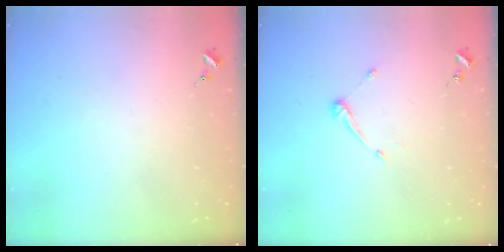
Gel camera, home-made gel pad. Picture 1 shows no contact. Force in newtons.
{"total": 6.6, "press": 6.6, "slide": 0.5}